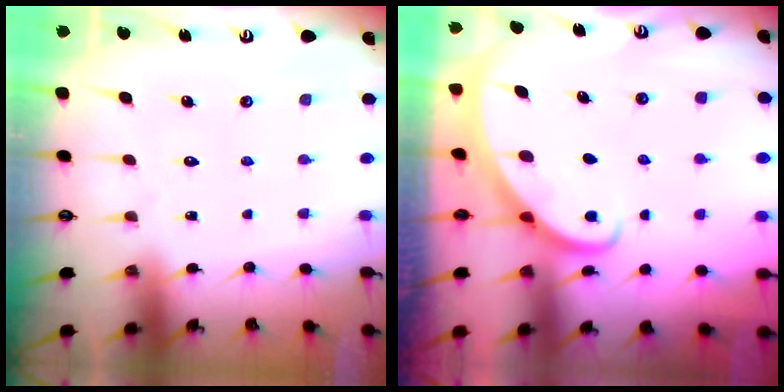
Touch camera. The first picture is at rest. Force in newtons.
{"total": 2.8, "press": 2.8, "slide": 0.2}